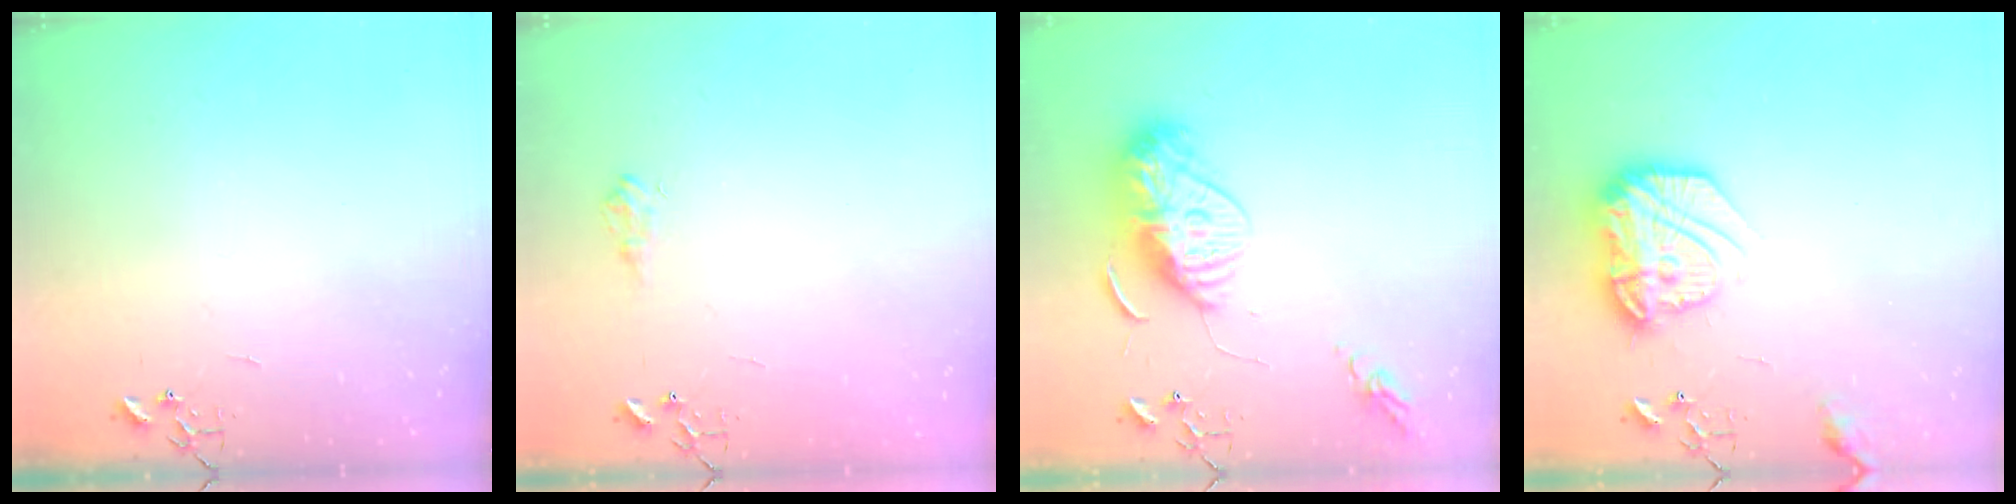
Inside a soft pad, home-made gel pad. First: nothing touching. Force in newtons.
{"total": 6.8, "press": 6.8, "slide": 0.8}
{"total": 12.9, "press": 12.8, "slide": 1.3}
{"total": 18.4, "press": 18.3, "slide": 1.4}